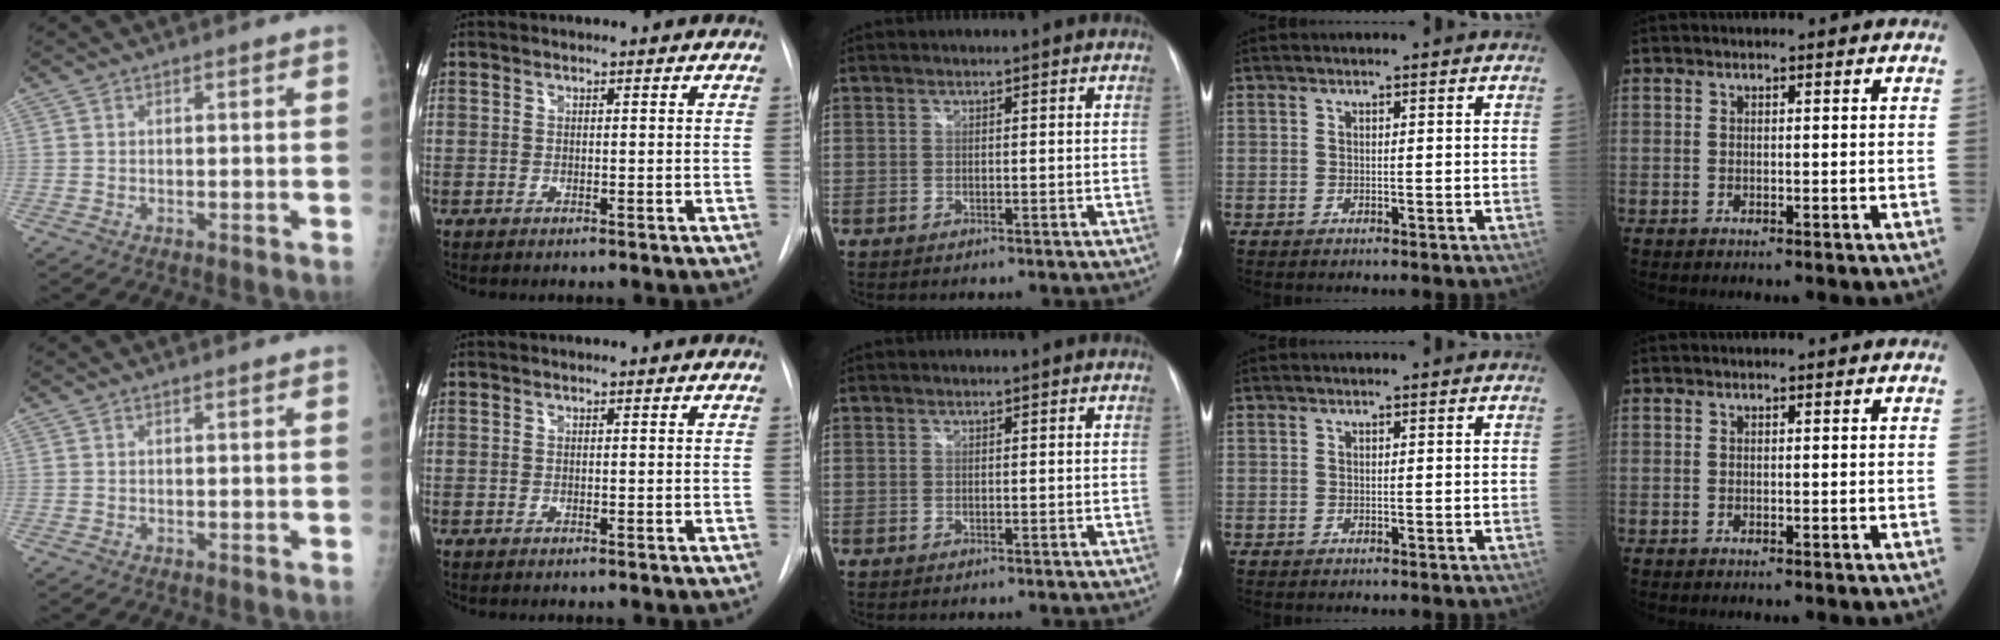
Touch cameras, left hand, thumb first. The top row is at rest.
{}